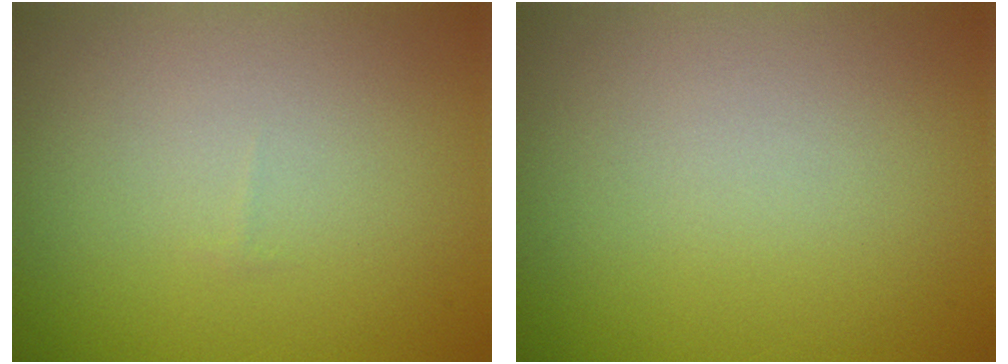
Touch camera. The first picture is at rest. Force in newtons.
{"total": 0.0}